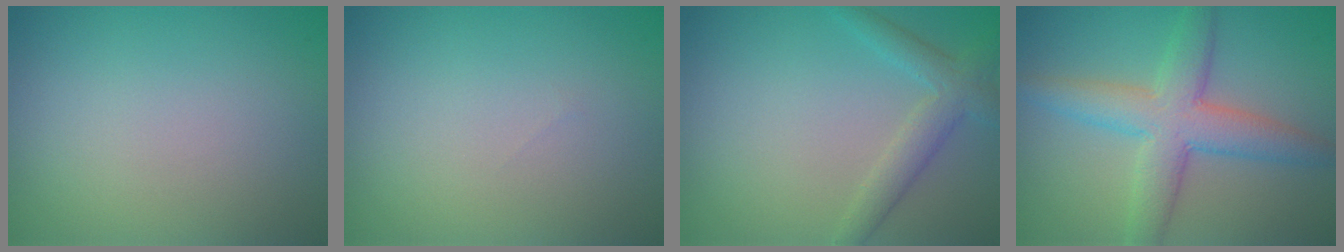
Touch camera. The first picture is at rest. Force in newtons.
{"total": 0.0}
{"total": 3.0, "press": 3.0, "slide": 0.3}
{"total": 5.4, "press": 5.4, "slide": 0.1}